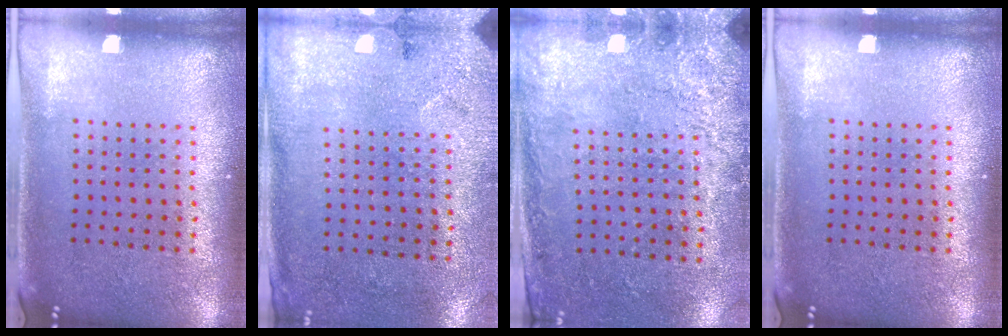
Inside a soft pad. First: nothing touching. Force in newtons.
{"total": 2.7, "press": 2.2, "slide": 1.6}
{"total": 2.6, "press": 2.1, "slide": 1.5}
{"total": 0.0}